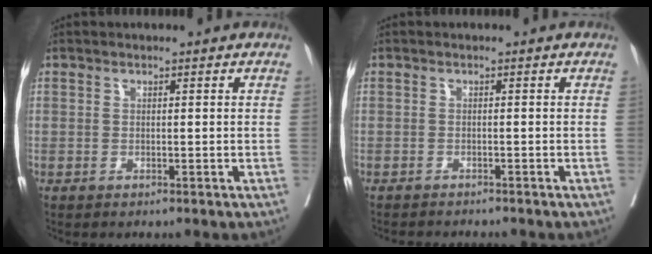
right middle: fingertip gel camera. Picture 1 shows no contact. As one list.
[{"total": 3.8, "force": [-3.7, 0.4, 1.0], "torque": [-0.010, -0.008, -0.052]}]